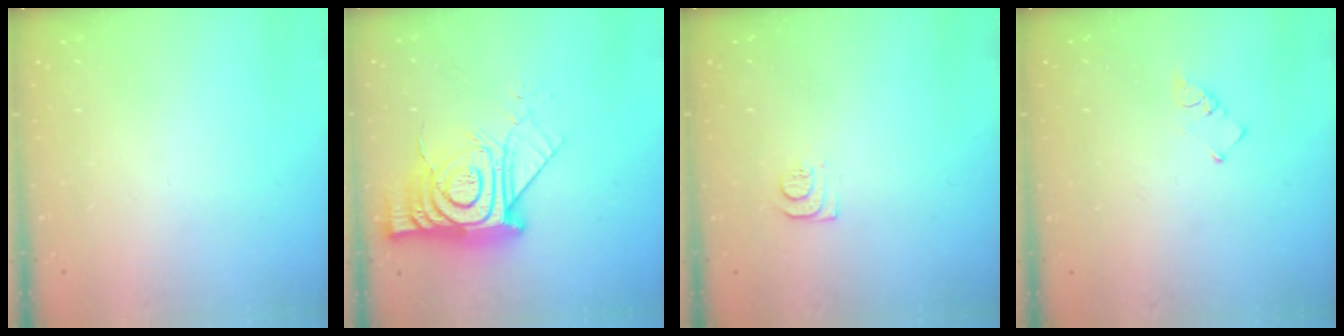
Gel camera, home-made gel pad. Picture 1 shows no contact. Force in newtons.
{"total": 17.3, "press": 17.2, "slide": 1.2}
{"total": 8.2, "press": 8.2, "slide": 0.9}
{"total": 1.9, "press": 1.9, "slide": 0.3}